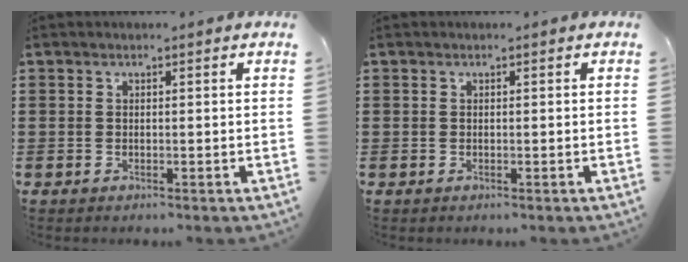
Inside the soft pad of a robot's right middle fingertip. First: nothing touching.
{"total": 0.0}